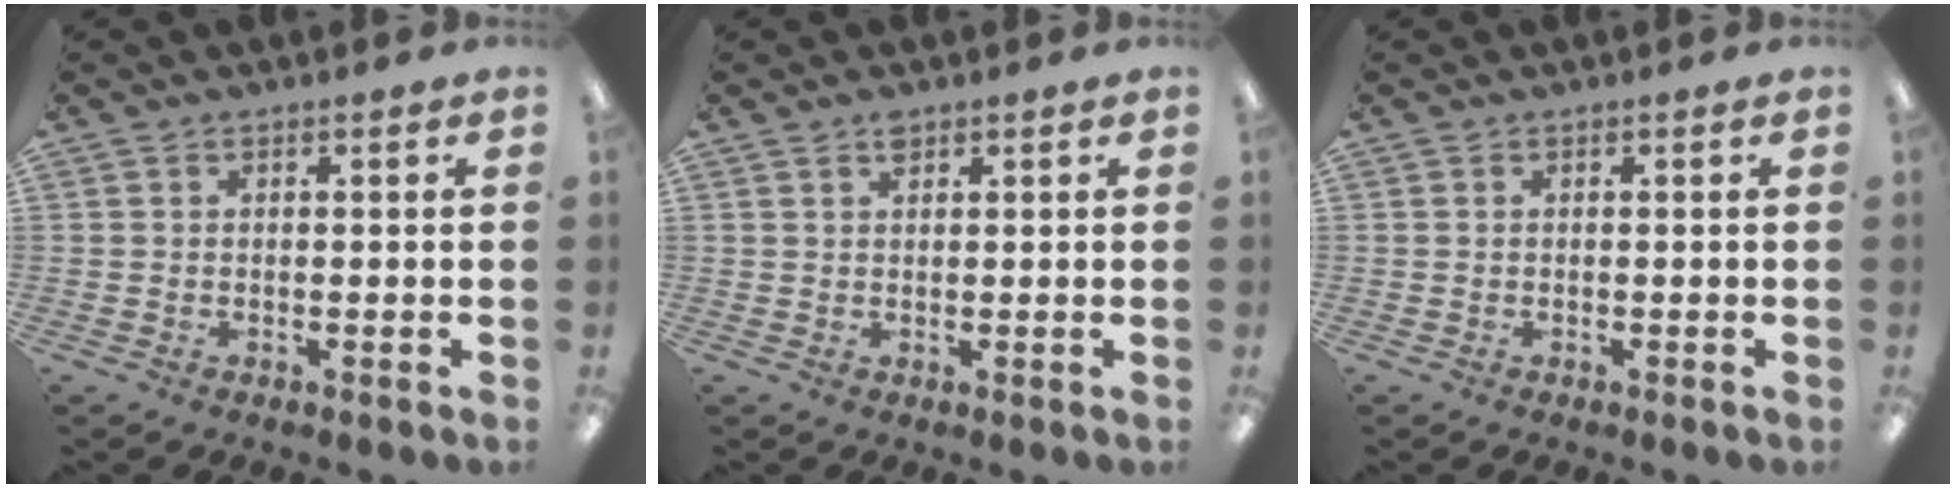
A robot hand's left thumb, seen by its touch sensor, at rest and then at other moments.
{"total": 1.8, "force": [1.3, 0.8, 0.9], "torque": [-0.014, -0.003, 0.022]}
{"total": 0.0}